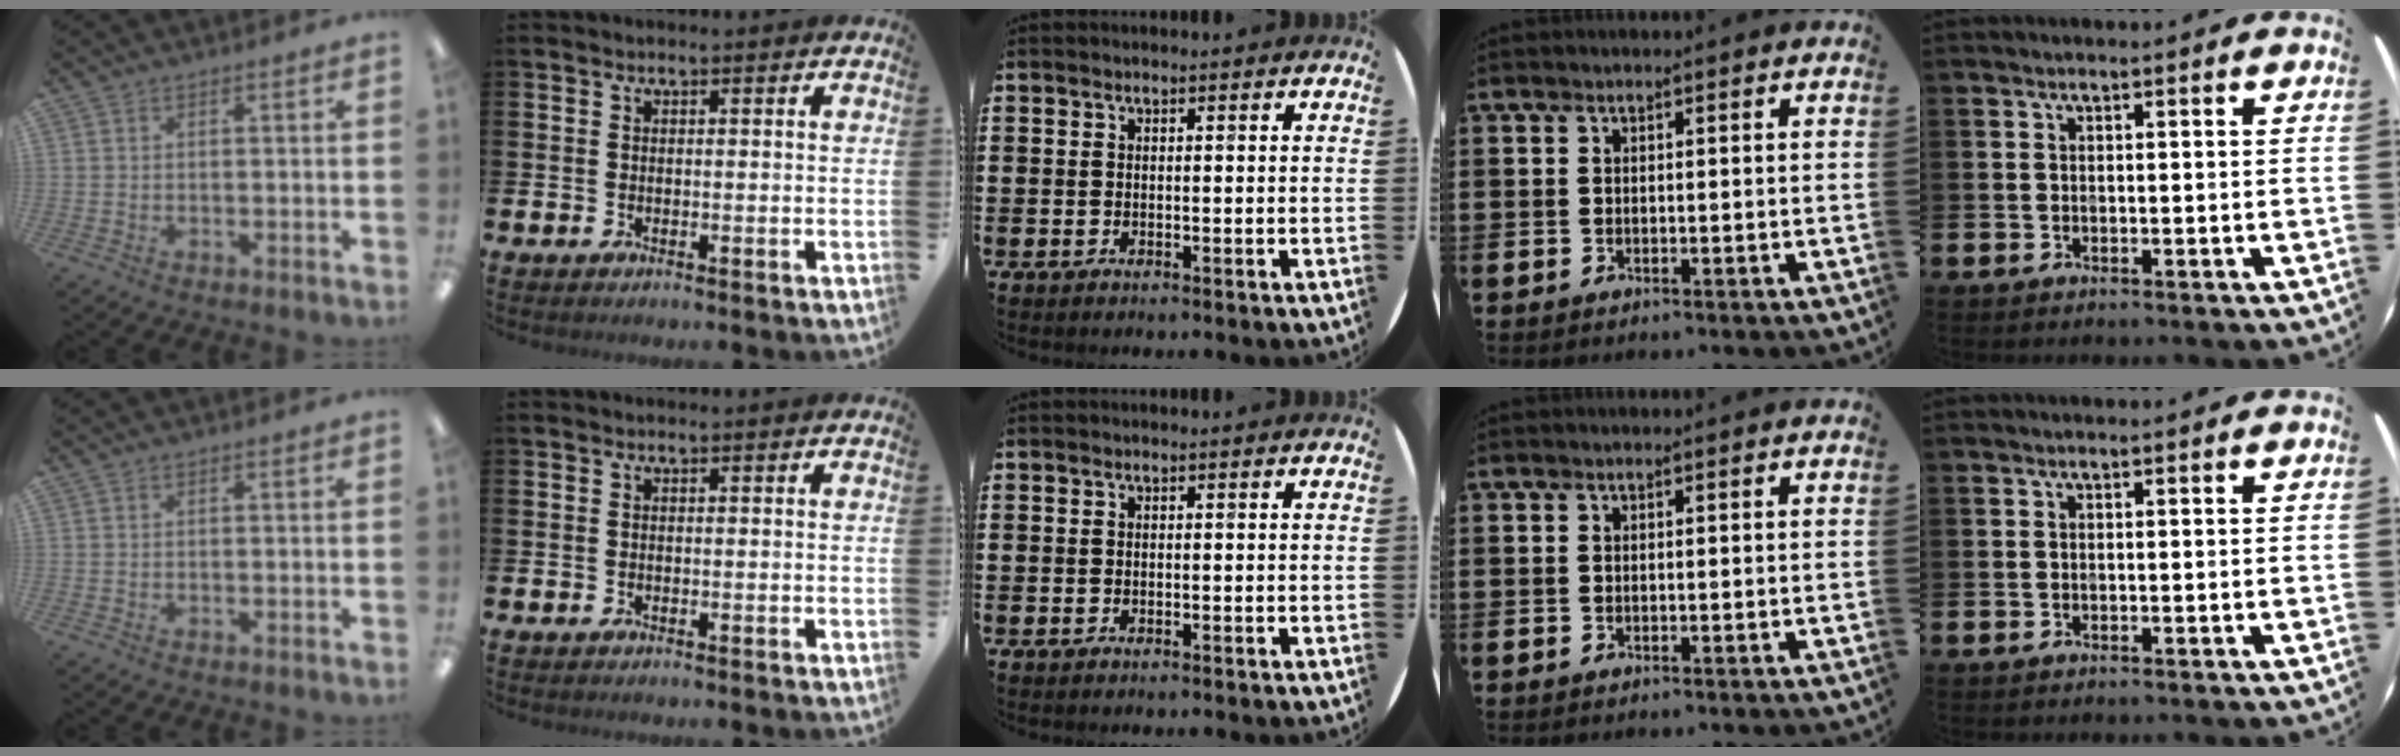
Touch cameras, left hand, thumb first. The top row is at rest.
{}